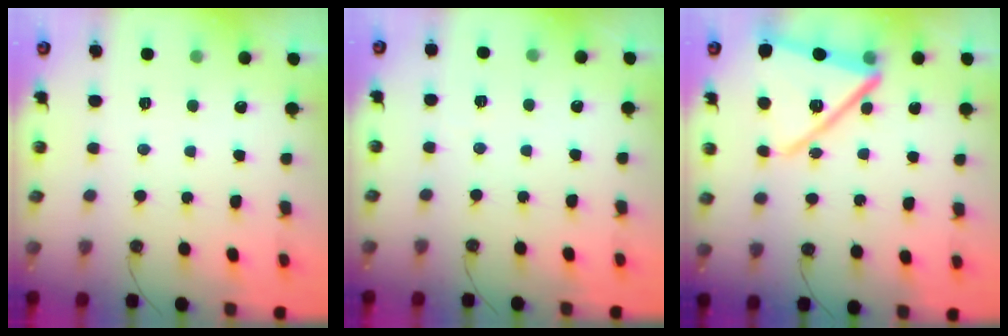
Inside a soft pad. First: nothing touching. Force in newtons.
{"total": 10.2, "press": 2.1, "slide": 10.0}
{"total": 16.4, "press": 16.4, "slide": 1.1}